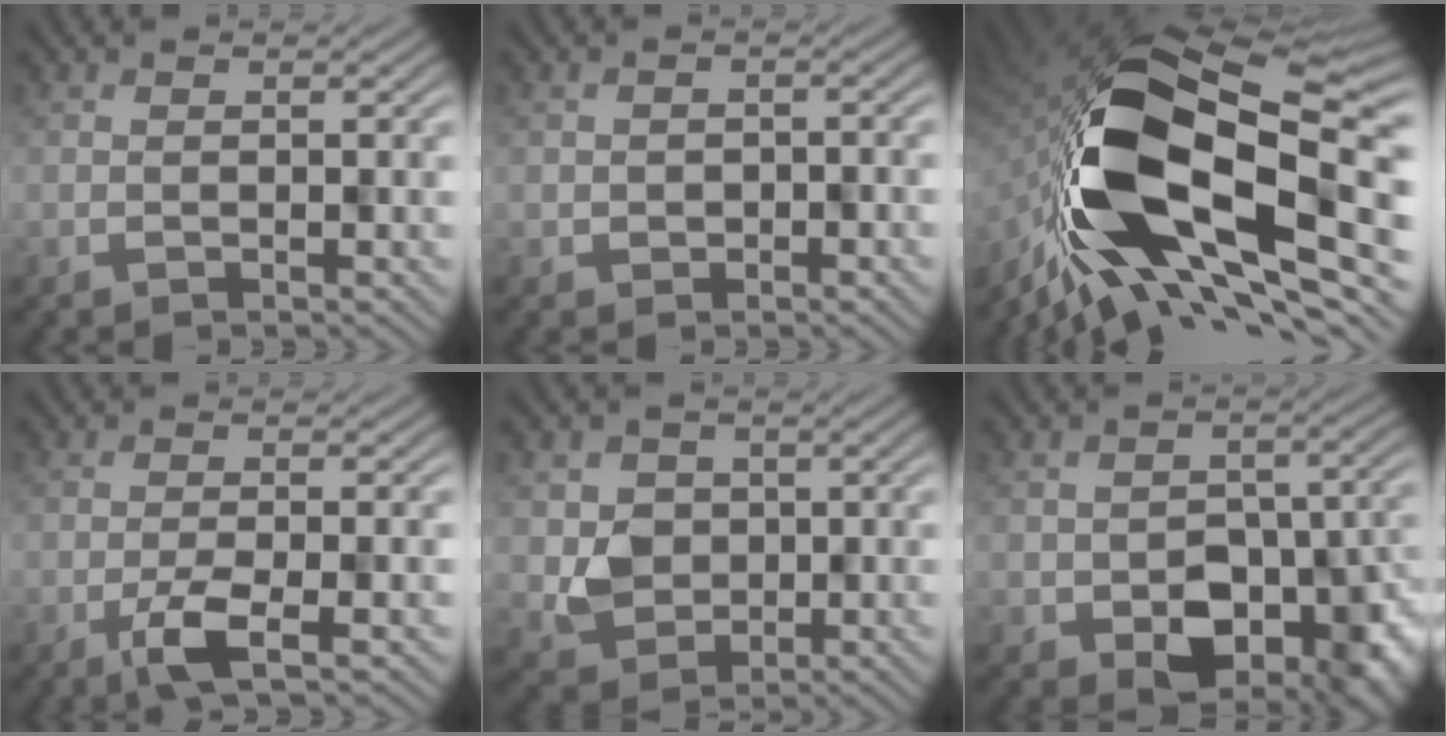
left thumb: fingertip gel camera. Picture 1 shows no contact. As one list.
[{"total": 1.9, "force": [-0.5, 1.8, 0.0], "torque": [0.008, -0.007, -0.009]}, {"total": 18.0, "force": [-4.6, 10.1, 14.2], "torque": [-0.263, -0.009, -0.082]}, {"total": 3.5, "force": [-1.7, 1.0, 2.8], "torque": [-0.057, -0.001, -0.032]}, {"total": 4.0, "force": [1.2, 3.8, -0.3], "torque": [-0.004, -0.014, 0.018]}, {"total": 10.2, "force": [-3.8, 7.2, 6.1], "torque": [-0.081, -0.037, -0.048]}]